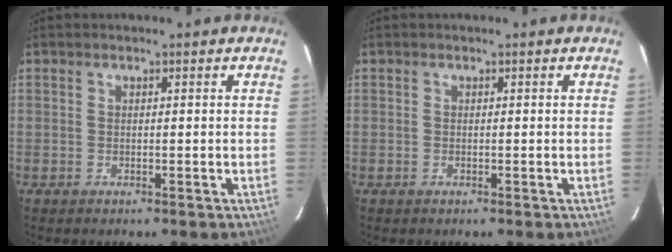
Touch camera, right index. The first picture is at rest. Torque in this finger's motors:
{"motor_torque": [0.14, 0.10, 0.05, 0.01]}